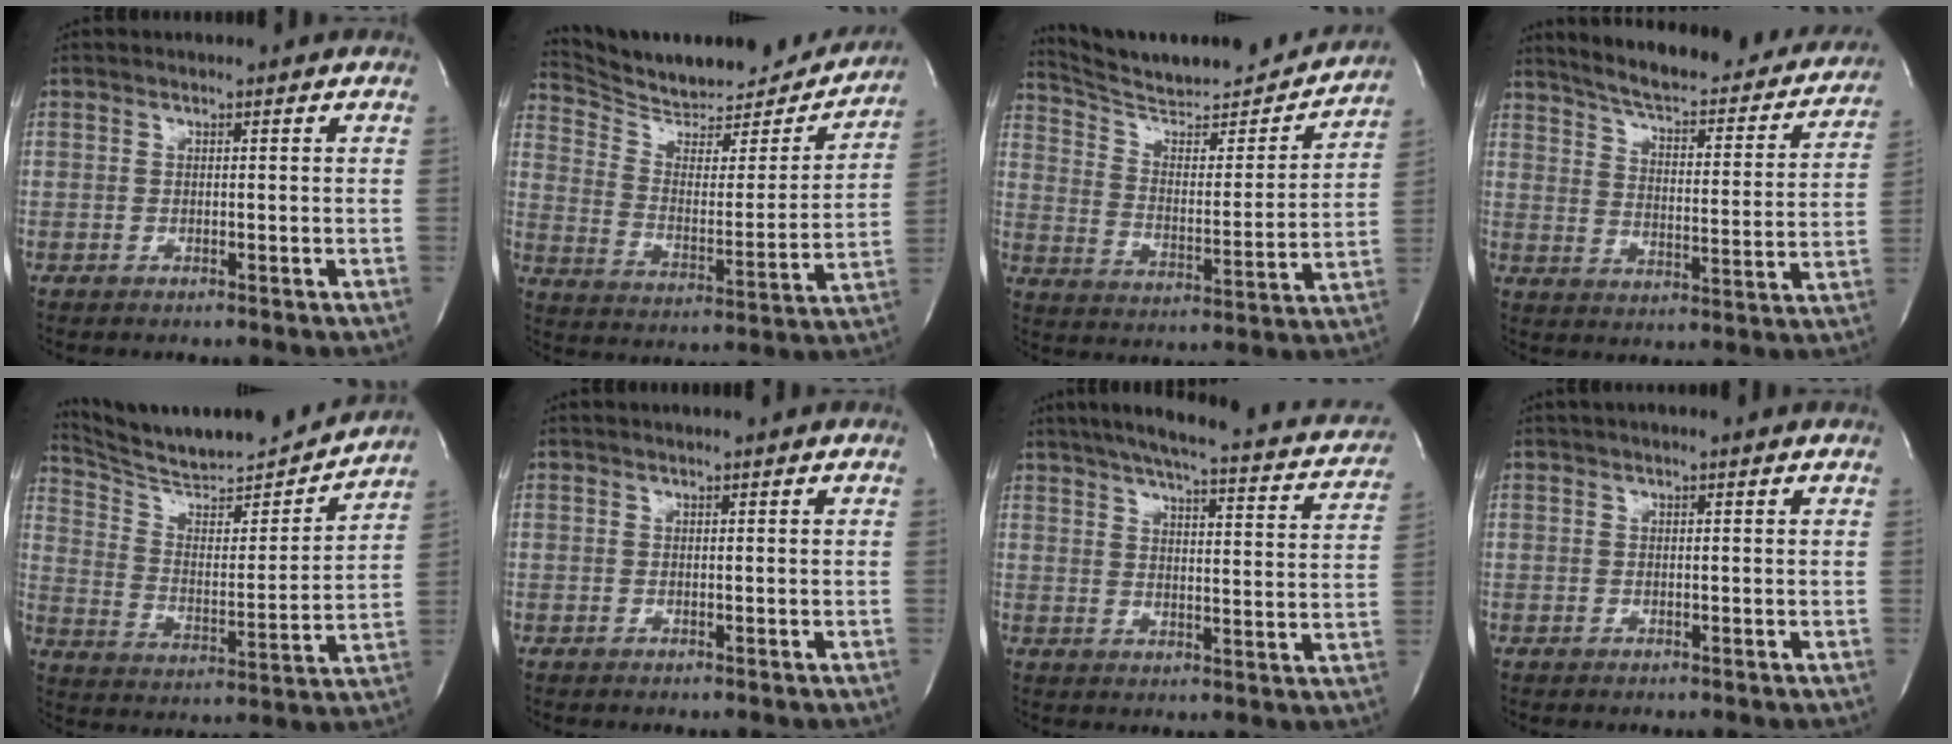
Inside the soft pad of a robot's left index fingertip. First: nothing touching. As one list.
[{"total": 21.7, "force": [20.3, 5.1, 5.7], "torque": [-0.086, -0.044, 0.285]}, {"total": 21.6, "force": [20.2, 2.7, 7.1], "torque": [-0.105, -0.042, 0.285]}, {"total": 25.5, "force": [22.7, 5.6, 10.2], "torque": [-0.148, -0.047, 0.280]}, {"total": 19.9, "force": [18.8, 1.0, 6.5], "torque": [-0.109, -0.036, 0.282]}, {"total": 1.0, "force": [0.8, -0.2, 0.6], "torque": [-0.006, 0.008, 0.012]}, {"total": 24.0, "force": [20.2, 4.5, 12.2], "torque": [-0.177, -0.012, 0.235]}, {"total": 1.5, "force": [1.1, -0.1, 1.1], "torque": [-0.012, 0.017, 0.015]}]